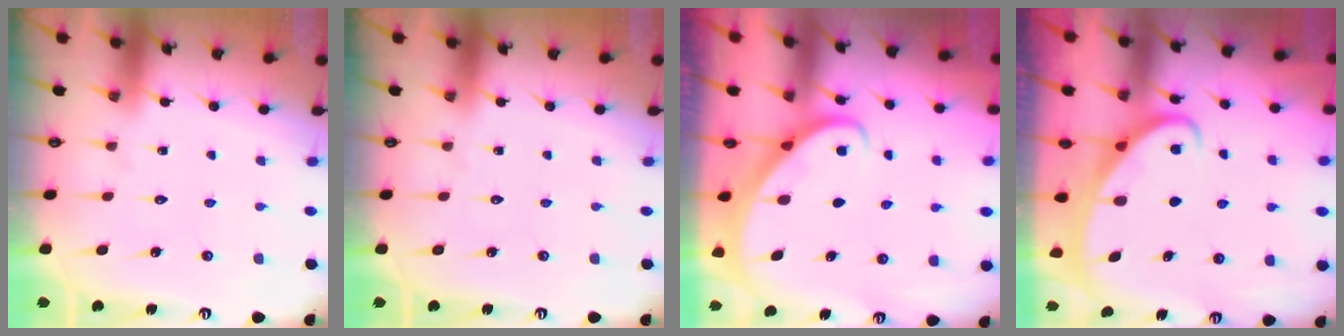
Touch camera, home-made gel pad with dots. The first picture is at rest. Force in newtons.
{"total": 0.0}
{"total": 2.7, "press": 2.7, "slide": 0.2}
{"total": 2.3, "press": 2.3, "slide": 0.3}